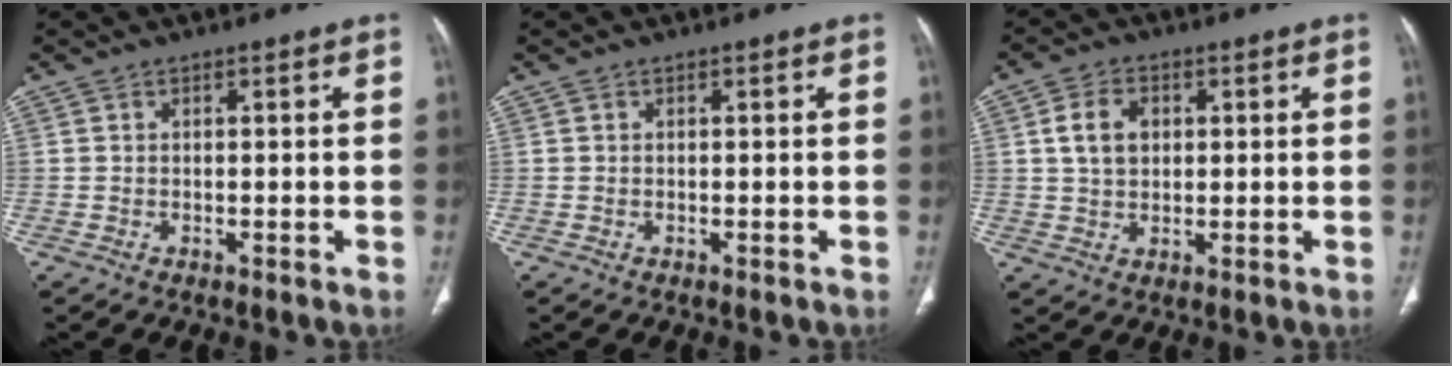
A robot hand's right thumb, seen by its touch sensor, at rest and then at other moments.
{"total": 0.0}
{"total": 6.3, "force": [1.5, 4.6, 4.1], "torque": [-0.059, -0.001, 0.026]}